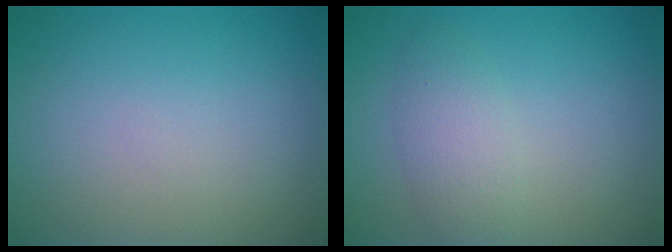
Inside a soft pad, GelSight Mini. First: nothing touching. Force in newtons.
{"total": 2.8, "press": 2.8, "slide": 0.1}